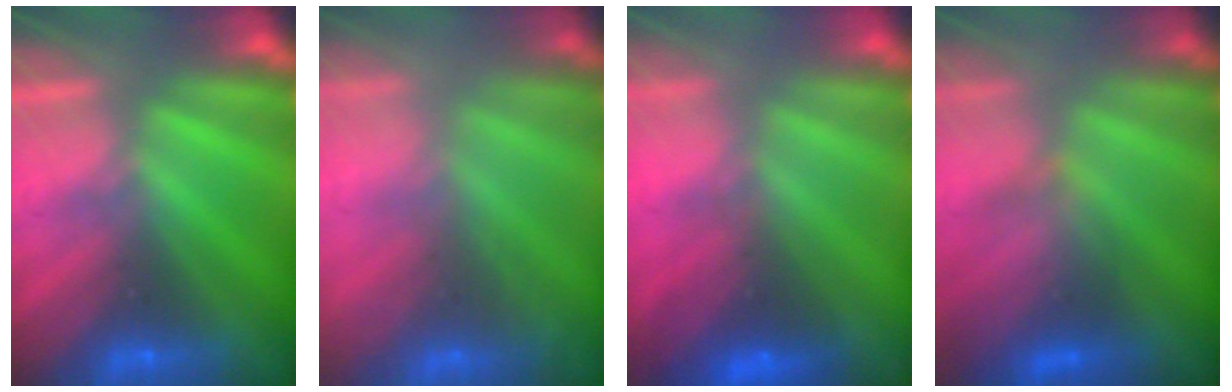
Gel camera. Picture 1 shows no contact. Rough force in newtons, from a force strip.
{"total": 7.6}
{"total": 2.7}
{"total": 3.4}